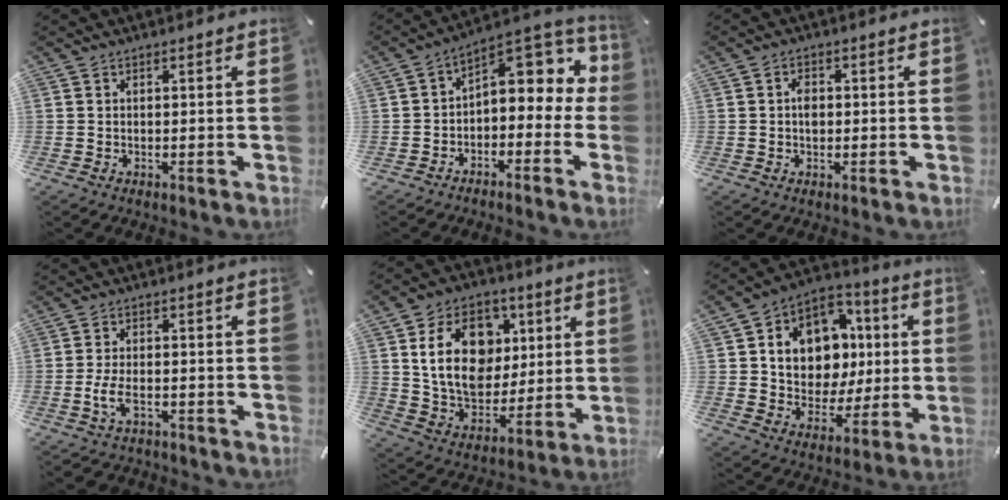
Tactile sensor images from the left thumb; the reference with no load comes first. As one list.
[{"total": 9.2, "force": [2.9, 6.0, 6.4], "torque": [-0.071, -0.037, 0.050]}, {"total": 2.5, "force": [0.0, 1.8, 1.8], "torque": [-0.028, 0.001, -0.003]}, {"total": 5.8, "force": [-2.8, 3.0, 4.1], "torque": [-0.092, 0.009, -0.055]}, {"total": 18.3, "force": [4.8, 14.2, 10.4], "torque": [-0.189, 0.000, 0.092]}, {"total": 14.4, "force": [1.8, 12.3, 7.2], "torque": [-0.117, -0.011, 0.045]}]